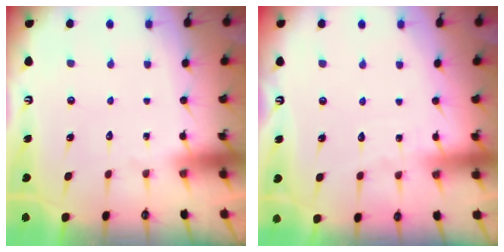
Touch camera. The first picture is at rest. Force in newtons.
{"total": 2.6, "press": 2.6, "slide": 0.3}